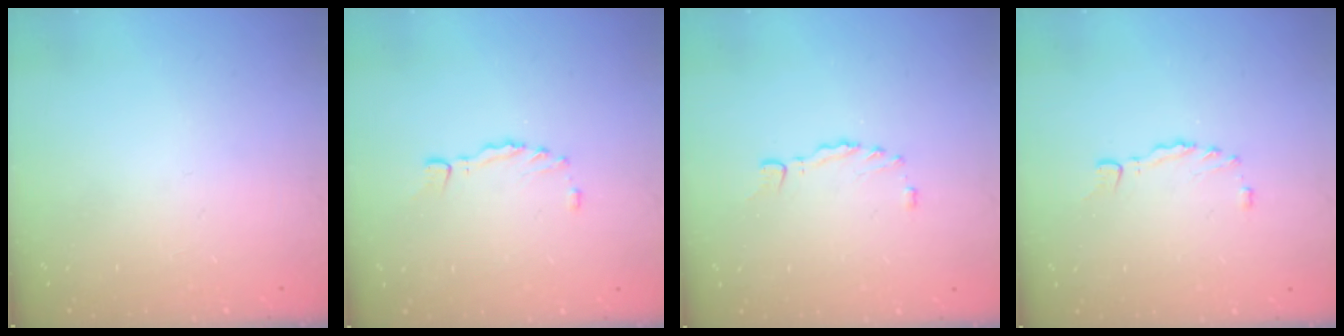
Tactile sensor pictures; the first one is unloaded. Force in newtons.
{"total": 1.7, "press": 1.7, "slide": 0.2}
{"total": 1.5, "press": 1.4, "slide": 0.4}
{"total": 1.5, "press": 1.4, "slide": 0.4}